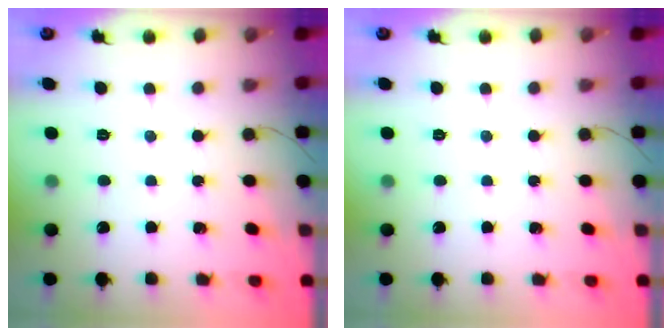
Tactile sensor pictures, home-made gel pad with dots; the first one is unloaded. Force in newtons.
{"total": 0.0}